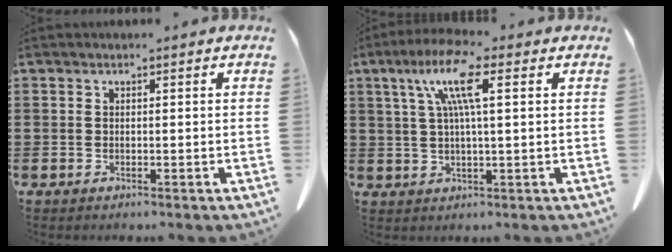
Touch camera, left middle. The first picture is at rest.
{"total": 9.2, "force": [3.6, 1.7, 8.3], "torque": [-0.176, 0.010, 0.056]}